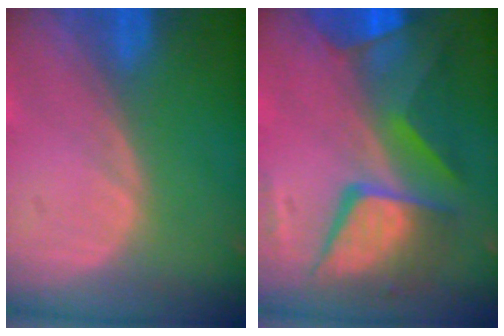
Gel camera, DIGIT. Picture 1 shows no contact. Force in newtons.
{"total": 10.7, "press": 10.7, "slide": 1.0}